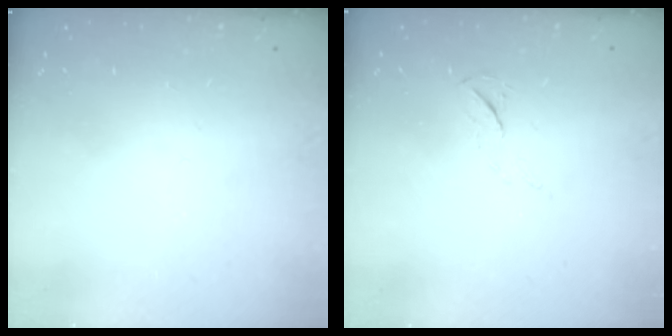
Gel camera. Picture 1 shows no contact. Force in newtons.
{"total": 4.6, "press": 4.6, "slide": 0.6}